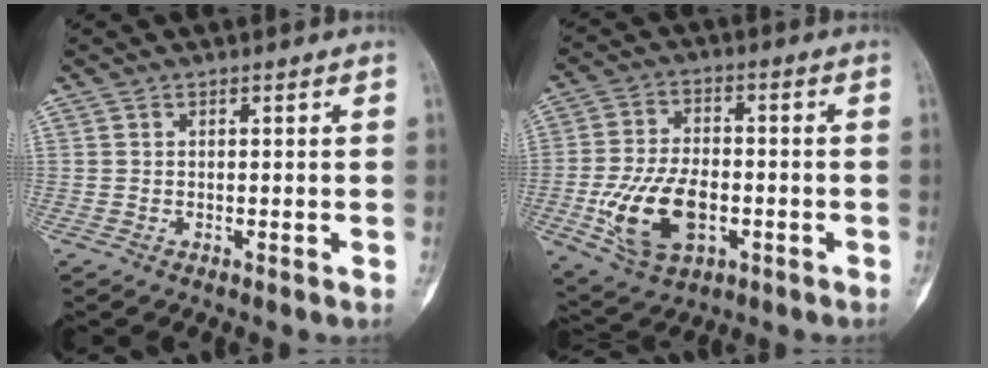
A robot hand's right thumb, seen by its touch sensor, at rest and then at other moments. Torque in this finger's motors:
{"motor_torque": [1.90, 1.19, 0.85, -1.01, 0.24]}